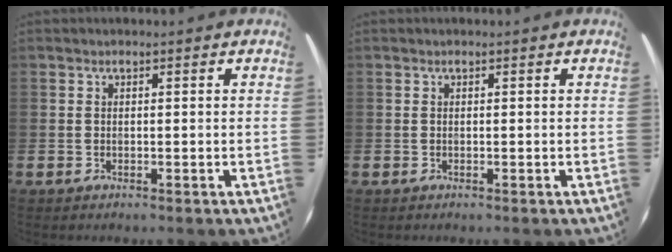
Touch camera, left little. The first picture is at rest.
{"total": 0.0}